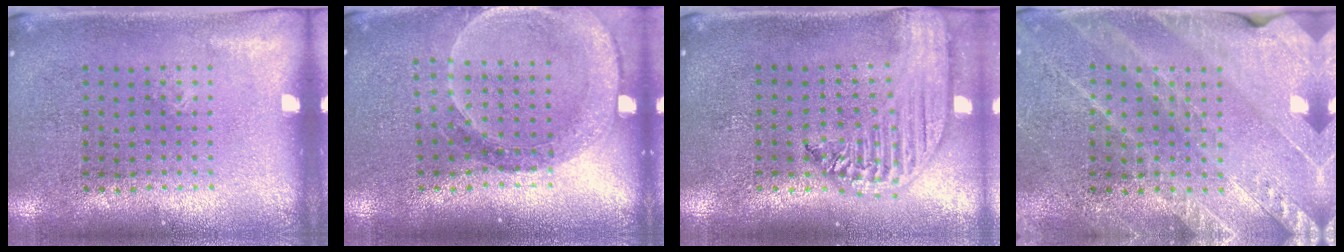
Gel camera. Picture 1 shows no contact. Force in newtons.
{"total": 1.5, "press": 1.5, "slide": 0.3}
{"total": 2.6, "press": 2.2, "slide": 1.4}
{"total": 2.6, "press": 2.5, "slide": 0.6}